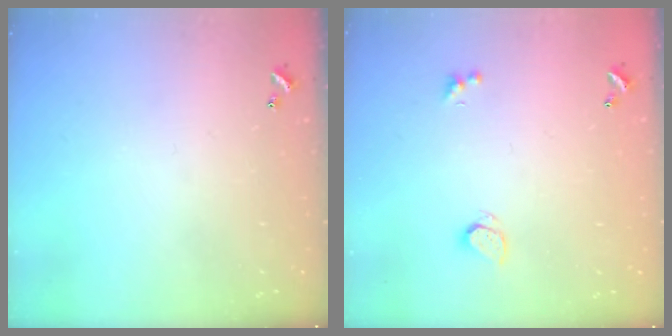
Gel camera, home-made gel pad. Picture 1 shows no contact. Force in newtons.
{"total": 0.6, "press": 0.5, "slide": 0.4}